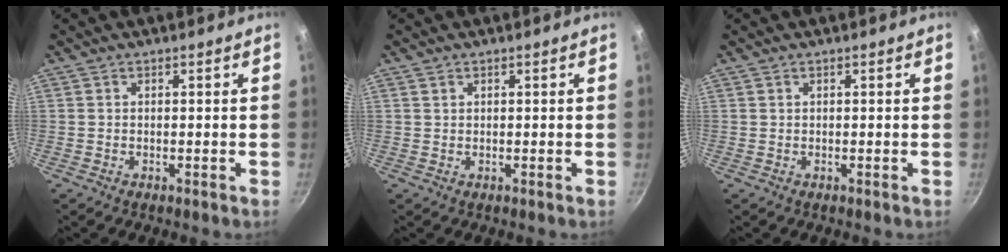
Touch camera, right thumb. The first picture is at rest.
{"total": 0.7, "force": [0.4, 0.6, 0.2], "torque": [-0.002, 0.001, 0.005]}
{"total": 0.0}